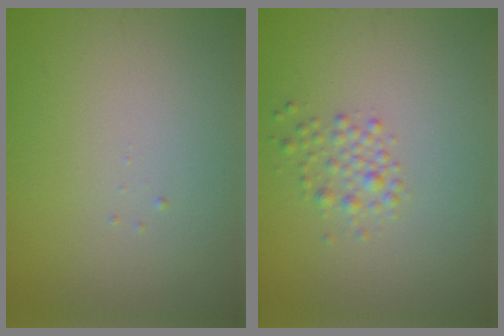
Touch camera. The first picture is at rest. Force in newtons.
{"total": 1.7, "press": 1.7, "slide": 0.1}